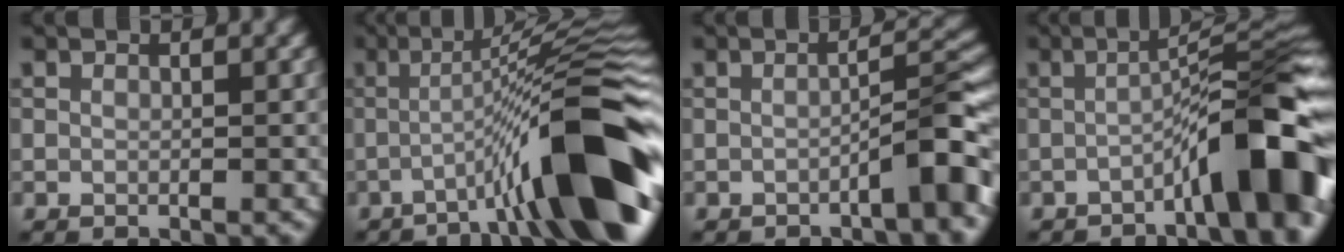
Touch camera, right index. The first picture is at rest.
{"total": 13.0, "force": [-4.7, 1.9, 12.0], "torque": [-0.159, 0.022, -0.075]}
{"total": 4.3, "force": [-2.3, 0.5, 3.5], "torque": [-0.048, 0.023, -0.040]}
{"total": 9.4, "force": [-3.9, 1.5, 8.4], "torque": [-0.107, 0.030, -0.065]}